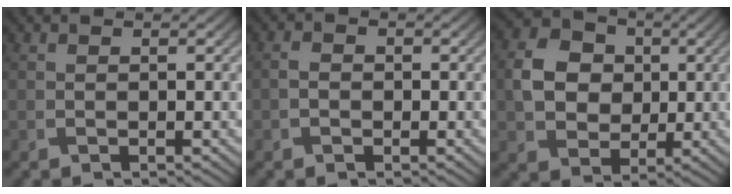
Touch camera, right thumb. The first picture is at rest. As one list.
[{"total": 1.4, "force": [-0.4, 1.1, 0.7], "torque": [-0.014, 0.000, -0.013]}, {"total": 7.5, "force": [0.8, 6.4, 4.0], "torque": [-0.087, 0.010, 0.004]}]